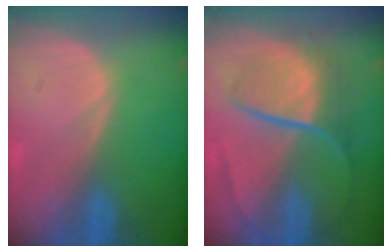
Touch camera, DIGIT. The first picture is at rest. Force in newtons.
{"total": 9.3, "press": 7.7, "slide": 5.1}